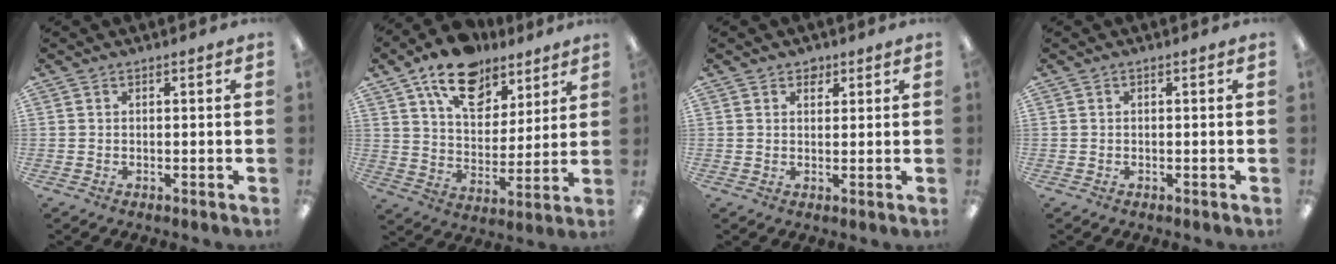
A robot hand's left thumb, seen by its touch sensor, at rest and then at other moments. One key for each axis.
{"total": 15.9, "fx": 11.1, "fy": 8.8, "fz": 7.4, "tx": -0.118, "ty": -0.056, "tz": 0.200}
{"total": 2.1, "fx": 1.5, "fy": 1.3, "fz": 0.4, "tx": 0.006, "ty": -0.007, "tz": 0.025}
{"total": 0.0}